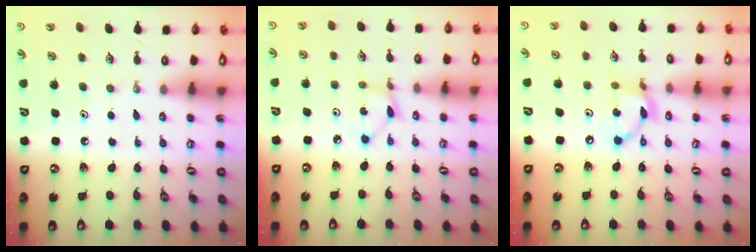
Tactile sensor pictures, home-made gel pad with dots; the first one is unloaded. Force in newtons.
{"total": 1.9, "press": 1.9, "slide": 0.3}
{"total": 8.4, "press": 8.4, "slide": 0.2}